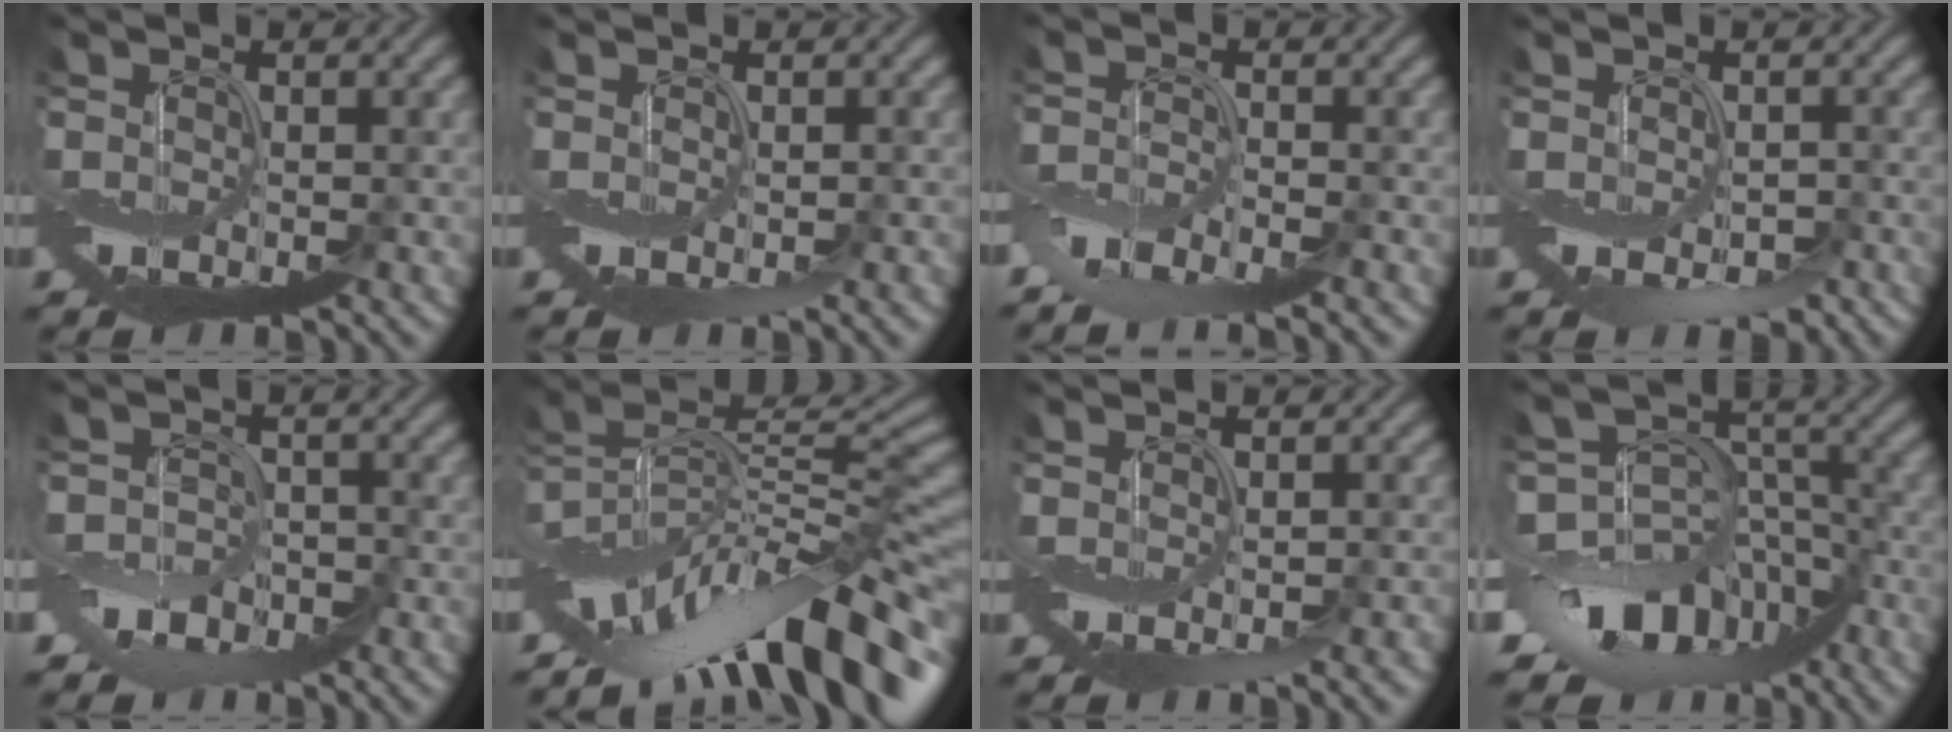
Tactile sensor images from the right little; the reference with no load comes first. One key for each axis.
{"total": 1.1, "fx": -0.4, "fy": 0.2, "fz": 1.0, "tx": -0.015, "ty": -0.003, "tz": -0.002}
{"total": 3.9, "fx": -3.1, "fy": 1.2, "fz": 2.0, "tx": -0.032, "ty": -0.004, "tz": -0.061}
{"total": 2.9, "fx": -1.4, "fy": 1.9, "fz": 1.7, "tx": -0.014, "ty": -0.006, "tz": -0.016}
{"total": 3.3, "fx": -1.9, "fy": 2.5, "fz": 1.2, "tx": -0.014, "ty": -0.001, "tz": -0.041}
{"total": 12.3, "fx": -5.2, "fy": 5.4, "fz": 9.8, "tx": -0.150, "ty": 0.029, "tz": -0.089}
{"total": 1.8, "fx": -0.9, "fy": 0.4, "fz": 1.6, "tx": -0.021, "ty": -0.004, "tz": -0.007}
{"total": 8.2, "fx": -4.1, "fy": 6.1, "fz": 3.5, "tx": -0.044, "ty": 0.009, "tz": -0.075}